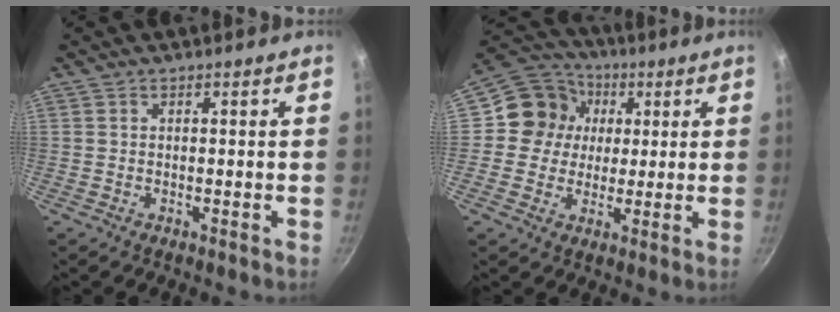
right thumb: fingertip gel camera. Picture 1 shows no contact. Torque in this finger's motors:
{"motor_torque": [-0.52, 0.62, -0.10, 0.07, 0.02]}